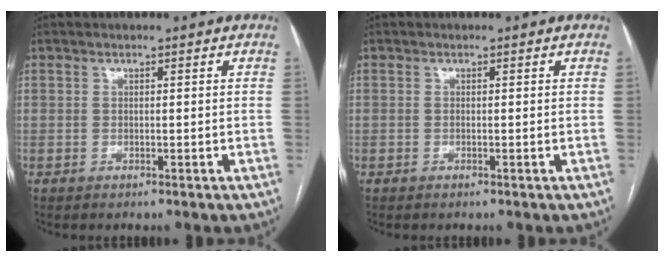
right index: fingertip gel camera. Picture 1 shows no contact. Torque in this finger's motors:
{"motor_torque": [0.24, 0.00, 0.15, 0.05]}